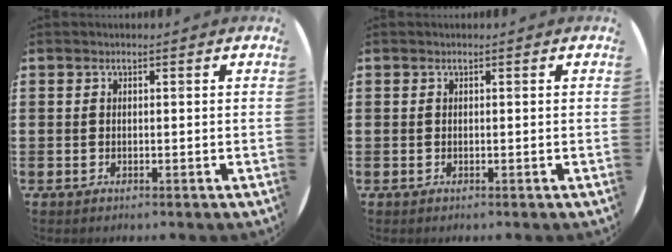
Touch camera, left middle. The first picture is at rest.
{"total": 0.0}